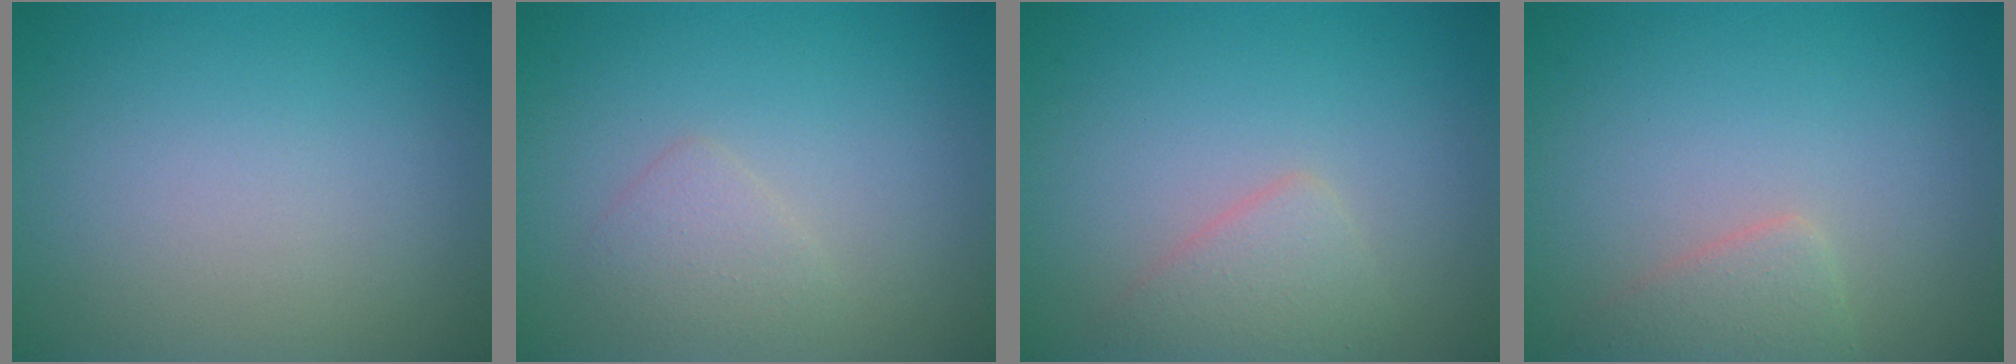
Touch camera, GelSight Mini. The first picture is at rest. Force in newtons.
{"total": 1.6, "press": 1.6, "slide": 0.0}
{"total": 2.2, "press": 2.1, "slide": 0.2}
{"total": 1.9, "press": 1.9, "slide": 0.2}